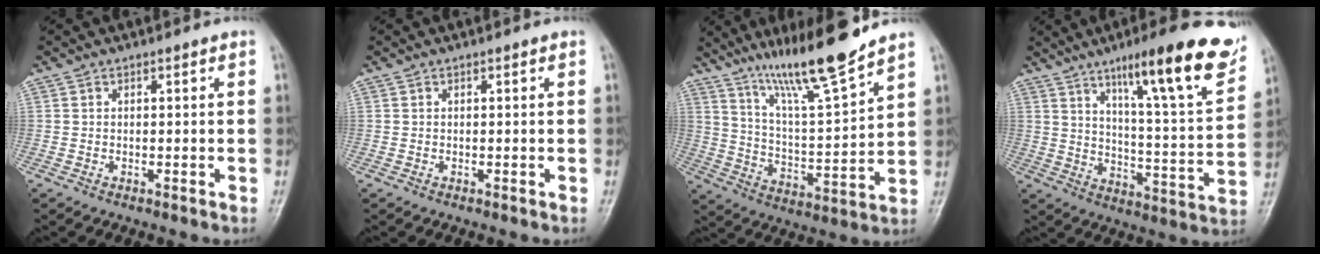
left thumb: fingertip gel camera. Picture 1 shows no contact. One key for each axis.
{"total": 0.0}
{"total": 15.5, "fx": 12.0, "fy": 1.0, "fz": 9.8, "tx": -0.159, "ty": -0.072, "tz": 0.214}
{"total": 20.7, "fx": 12.5, "fy": 3.3, "fz": 16.1, "tx": -0.204, "ty": -0.052, "tz": 0.190}